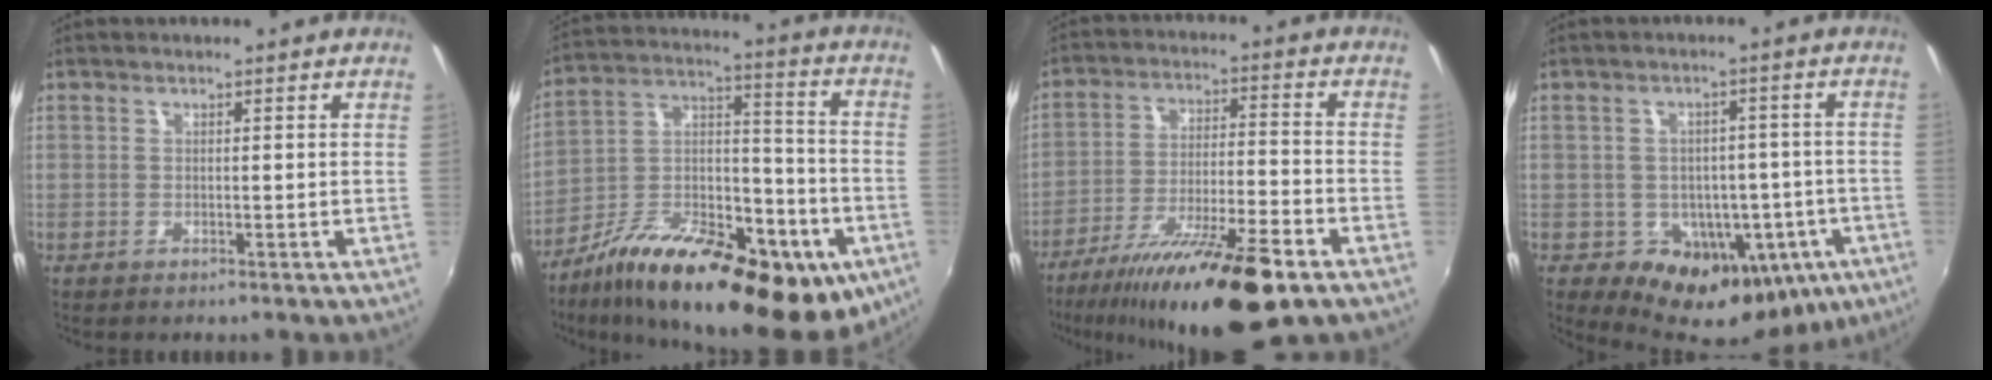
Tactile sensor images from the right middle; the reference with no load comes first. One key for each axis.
{"total": 30.0, "fx": -15.8, "fy": 13.2, "fz": 21.9, "tx": -0.346, "ty": -0.005, "tz": -0.239}
{"total": 19.9, "fx": -14.1, "fy": 3.0, "fz": 13.8, "tx": -0.249, "ty": -0.029, "tz": -0.230}
{"total": 14.6, "fx": -5.8, "fy": 11.5, "fz": 6.8, "tx": -0.122, "ty": 0.011, "tz": -0.053}